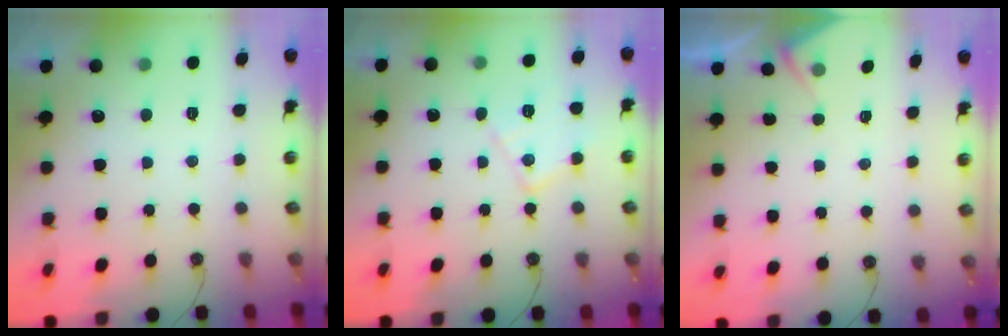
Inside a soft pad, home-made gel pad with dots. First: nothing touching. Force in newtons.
{"total": 10.2, "press": 10.2, "slide": 0.6}
{"total": 5.1, "press": 5.1, "slide": 0.5}